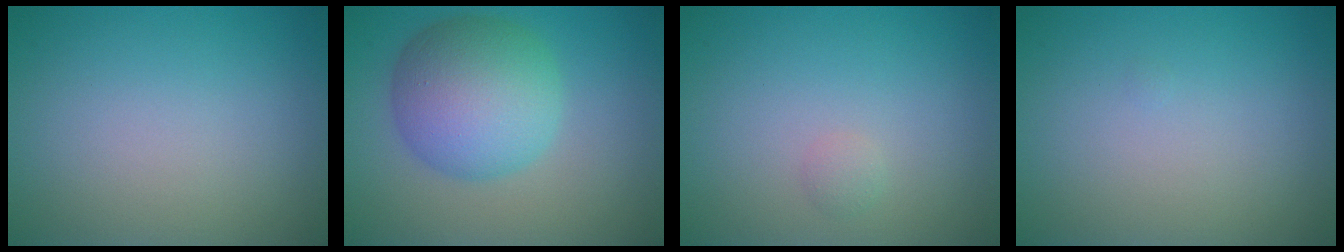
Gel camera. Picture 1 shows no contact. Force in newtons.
{"total": 8.0, "press": 8.0, "slide": 0.1}
{"total": 0.7, "press": 0.7, "slide": 0.0}
{"total": 0.0}